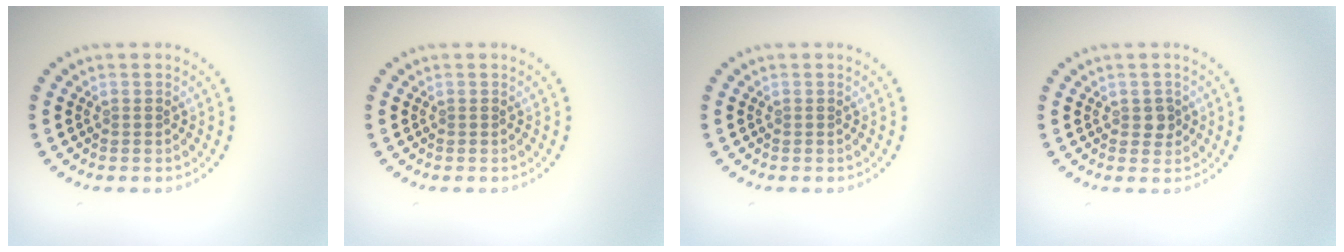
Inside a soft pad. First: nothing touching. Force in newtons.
{"total": 0.0}
{"total": 0.0}
{"total": 1.3, "press": 1.2, "slide": 0.3}